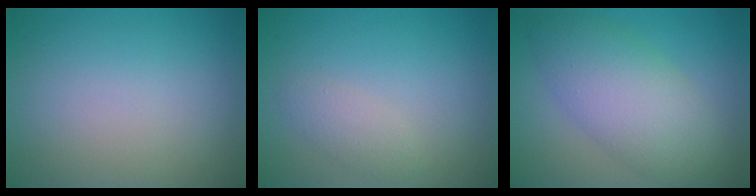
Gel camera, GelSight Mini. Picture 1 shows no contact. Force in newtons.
{"total": 1.6, "press": 1.6, "slide": 0.0}
{"total": 6.6, "press": 6.6, "slide": 0.1}